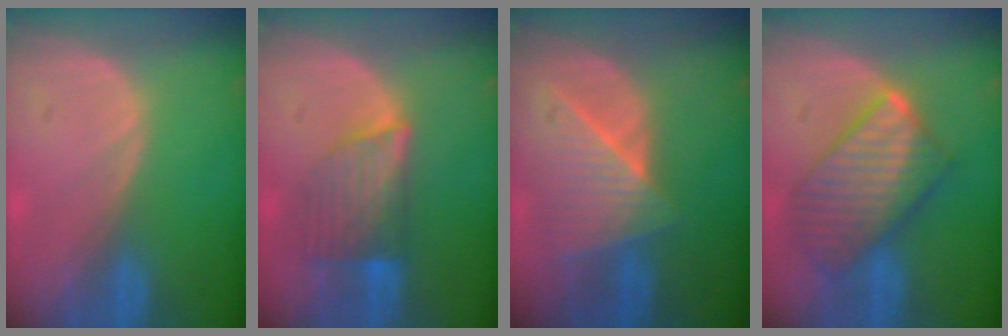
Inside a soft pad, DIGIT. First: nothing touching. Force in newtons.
{"total": 7.0, "press": 6.4, "slide": 2.8}
{"total": 7.7, "press": 7.2, "slide": 2.7}
{"total": 9.6, "press": 9.6, "slide": 0.9}